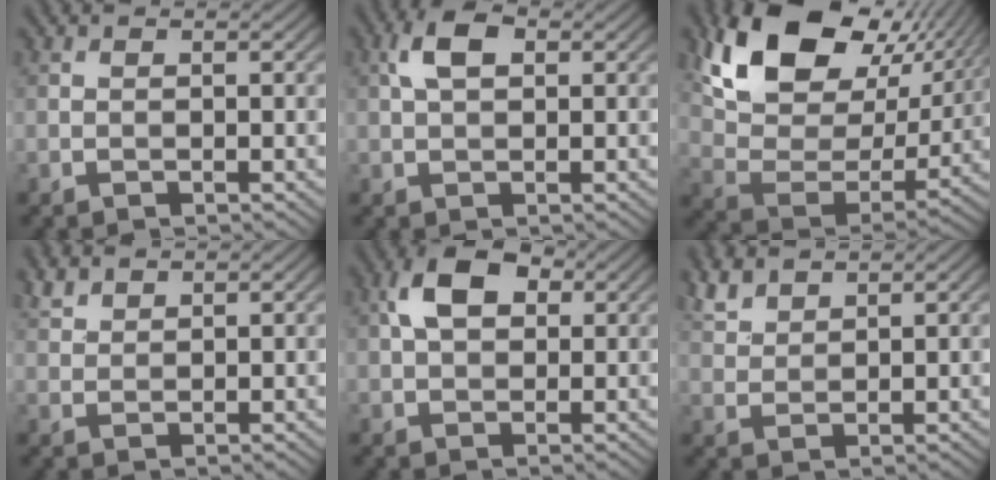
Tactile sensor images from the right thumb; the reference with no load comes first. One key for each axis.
{"total": 4.1, "fx": 1.2, "fy": 2.3, "fz": 3.2, "tx": -0.071, "ty": 0.011, "tz": 0.018}
{"total": 17.2, "fx": 9.2, "fy": 10.4, "fz": 10.1, "tx": -0.220, "ty": 0.010, "tz": 0.172}
{"total": 2.3, "fx": 1.9, "fy": 0.8, "fz": 0.9, "tx": -0.025, "ty": 0.007, "tz": 0.046}
{"total": 6.3, "fx": 1.7, "fy": 4.0, "fz": 4.5, "tx": -0.088, "ty": 0.013, "tz": 0.021}
{"total": 3.9, "fx": 3.3, "fy": 1.3, "fz": 1.7, "tx": -0.049, "ty": 0.011, "tz": 0.076}